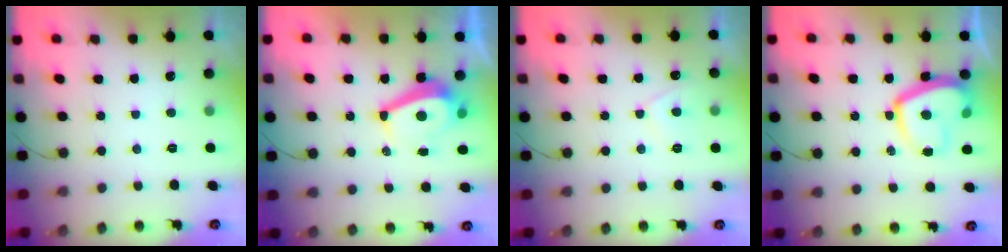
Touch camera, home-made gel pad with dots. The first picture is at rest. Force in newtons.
{"total": 7.4, "press": 7.4, "slide": 0.3}
{"total": 3.0, "press": 3.0, "slide": 0.4}
{"total": 12.3, "press": 12.2, "slide": 1.2}